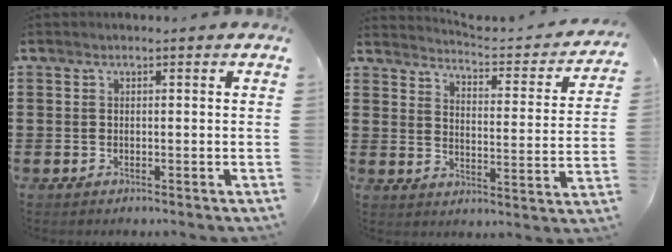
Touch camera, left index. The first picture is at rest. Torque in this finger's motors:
{"motor_torque": [0.77, -1.36, -0.07, -0.06]}